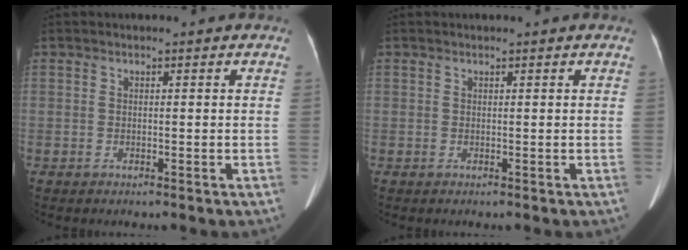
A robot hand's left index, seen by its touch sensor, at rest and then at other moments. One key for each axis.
{"total": 0.9, "fx": 0.8, "fy": 0.0, "fz": 0.4, "tx": -0.009, "ty": 0.004, "tz": 0.011}